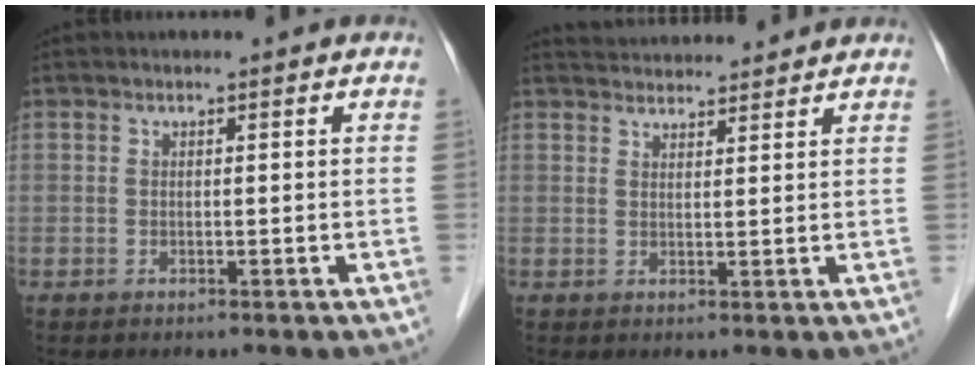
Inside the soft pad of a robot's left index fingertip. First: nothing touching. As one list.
[{"total": 7.3, "force": [7.1, 1.0, 1.3], "torque": [-0.021, 0.031, 0.100]}]